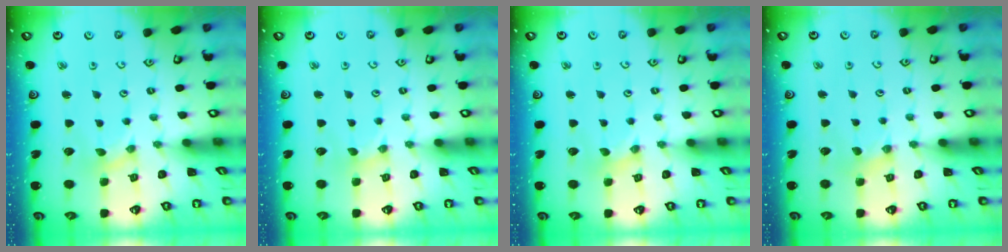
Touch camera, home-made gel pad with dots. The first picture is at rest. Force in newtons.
{"total": 0.0}
{"total": 0.0}
{"total": 1.1, "press": 1.1, "slide": 0.2}